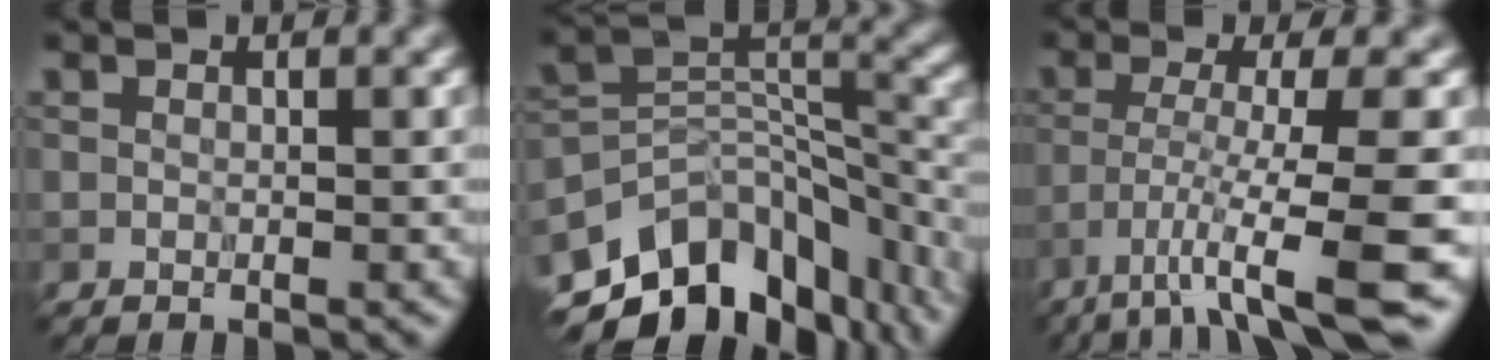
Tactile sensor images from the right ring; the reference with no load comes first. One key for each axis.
{"total": 11.5, "fx": -6.9, "fy": 7.1, "fz": 5.9, "tx": -0.111, "ty": -0.003, "tz": -0.106}
{"total": 8.1, "fx": -4.4, "fy": 0.8, "fz": 6.8, "tx": -0.104, "ty": -0.005, "tz": -0.075}